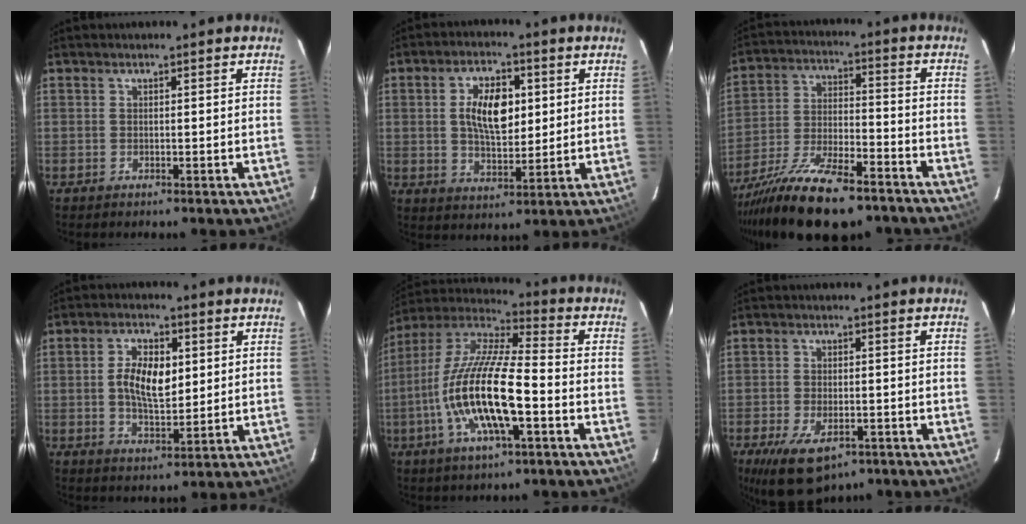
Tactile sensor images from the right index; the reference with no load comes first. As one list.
[{"total": 9.7, "force": [1.8, 5.0, 8.1], "torque": [-0.145, 0.011, 0.036]}, {"total": 19.8, "force": [-14.7, 6.4, 11.6], "torque": [-0.225, -0.037, -0.243]}, {"total": 8.2, "force": [1.1, 4.1, 7.1], "torque": [-0.133, 0.008, 0.022]}, {"total": 18.7, "force": [-5.6, 4.7, 17.3], "torque": [-0.337, -0.014, -0.113]}, {"total": 11.7, "force": [-7.0, 5.7, 7.4], "torque": [-0.159, -0.027, -0.109]}]